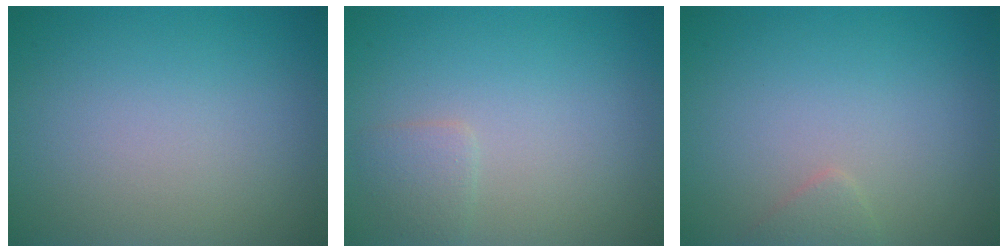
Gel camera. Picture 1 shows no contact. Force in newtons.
{"total": 1.3, "press": 1.3, "slide": 0.0}
{"total": 1.0, "press": 1.0, "slide": 0.1}